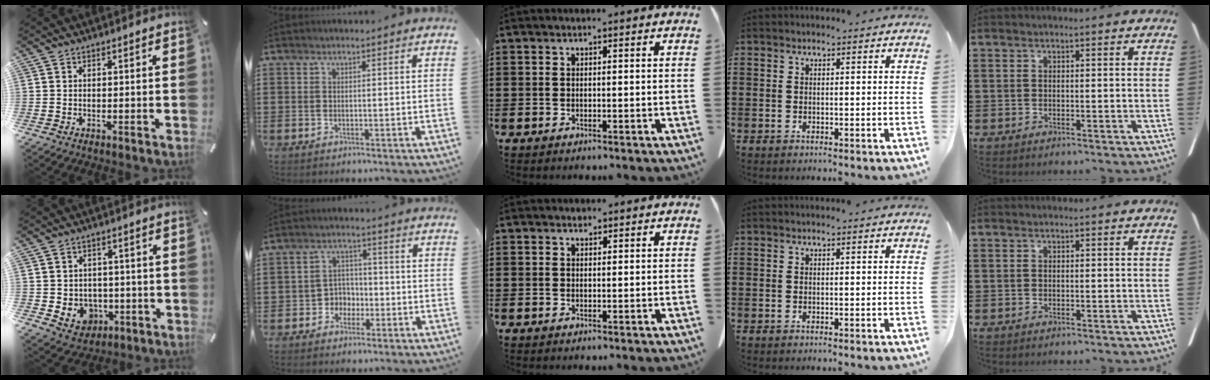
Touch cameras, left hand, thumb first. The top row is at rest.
{"thumb": {"total": 6.4, "force": [0.0, 6.3, 1.2], "torque": [-0.027, -0.005, 0.008]}, "index": {"total": 3.6, "force": [-1.9, 2.9, 1.0], "torque": [-0.029, 0.008, -0.043]}, "middle": {"total": 0.8, "force": [0.8, 0.3, 0.2], "torque": [-0.005, -0.002, 0.016]}}